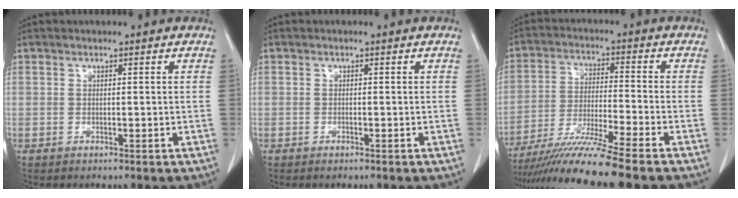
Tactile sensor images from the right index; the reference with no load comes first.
{"total": 0.5, "force": [-0.4, 0.0, 0.3], "torque": [-0.012, -0.002, -0.006]}
{"total": 13.0, "force": [-10.8, -2.3, 6.9], "torque": [-0.114, -0.031, -0.184]}